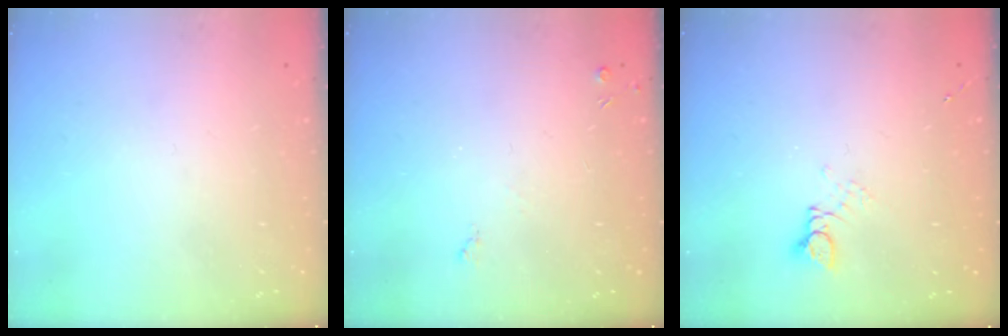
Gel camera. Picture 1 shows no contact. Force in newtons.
{"total": 3.6, "press": 3.6, "slide": 0.5}
{"total": 2.8, "press": 2.8, "slide": 0.2}